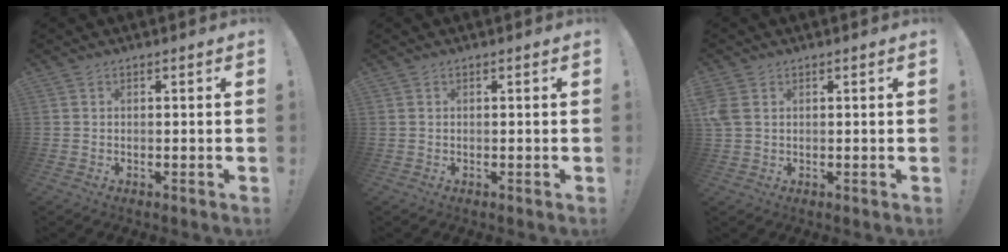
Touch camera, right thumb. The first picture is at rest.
{"total": 0.0}
{"total": 4.2, "force": [1.4, 2.8, 2.7], "torque": [-0.053, 0.000, 0.028]}